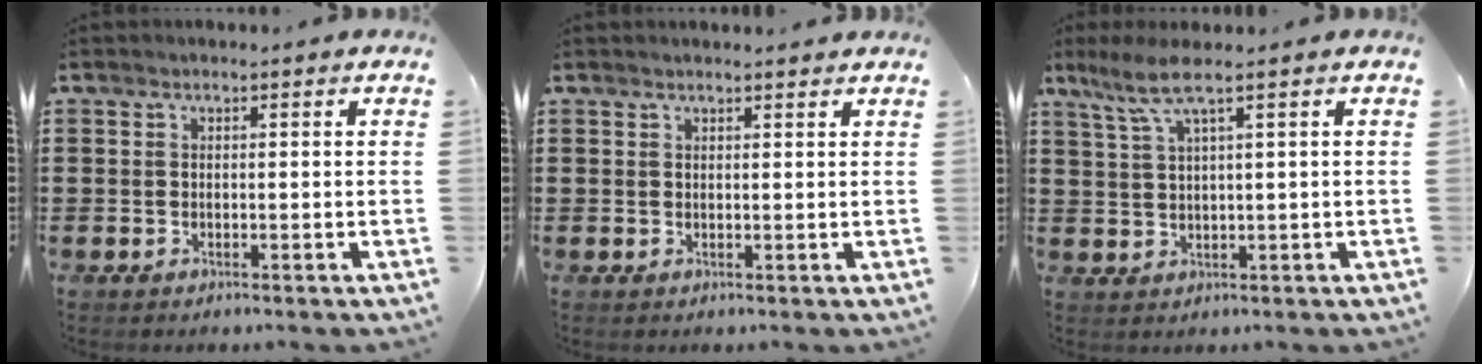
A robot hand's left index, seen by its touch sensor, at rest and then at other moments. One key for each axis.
{"total": 1.1, "fx": 1.0, "fy": 0.0, "fz": 0.3, "tx": -0.007, "ty": -0.001, "tz": 0.020}
{"total": 5.0, "fx": 2.3, "fy": 0.2, "fz": 4.4, "tx": -0.100, "ty": 0.000, "tz": 0.036}